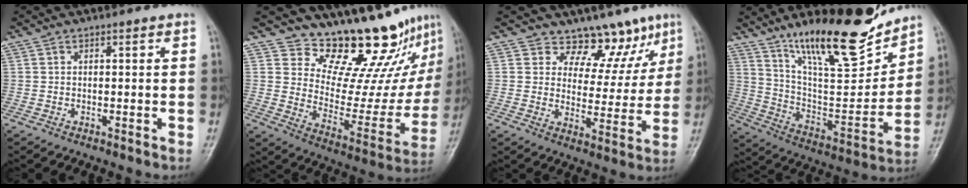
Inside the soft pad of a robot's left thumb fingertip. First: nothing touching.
{"total": 17.9, "force": [14.9, 6.2, 7.9], "torque": [-0.056, -0.129, 0.212]}
{"total": 10.2, "force": [7.6, 6.0, 3.2], "torque": [0.001, -0.049, 0.104]}
{"total": 22.0, "force": [16.6, 5.5, 13.3], "torque": [-0.177, -0.097, 0.285]}